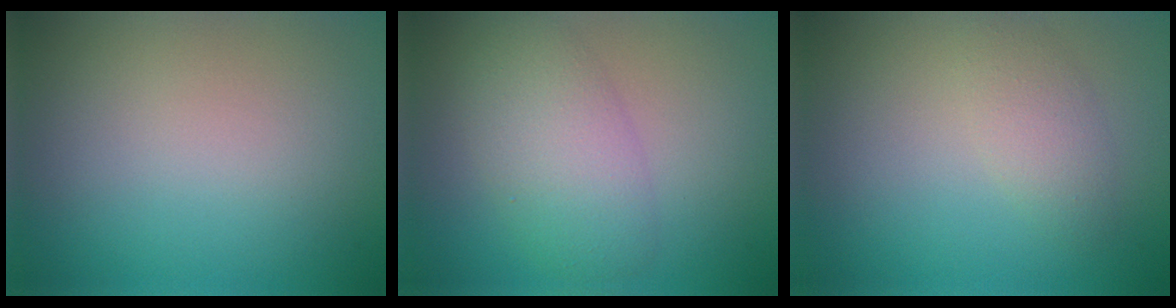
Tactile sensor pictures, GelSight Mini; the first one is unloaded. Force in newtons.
{"total": 5.2, "press": 5.2, "slide": 0.2}
{"total": 2.1, "press": 2.1, "slide": 0.1}